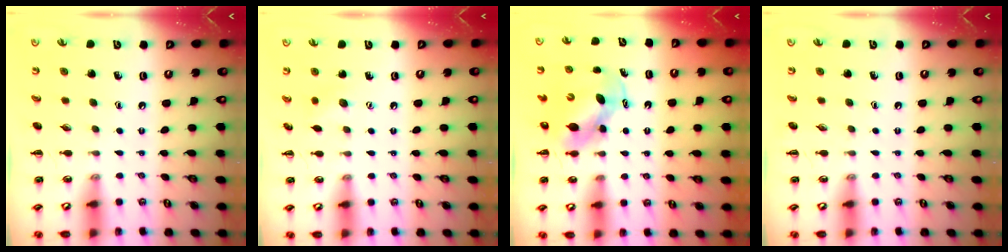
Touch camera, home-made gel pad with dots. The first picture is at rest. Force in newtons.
{"total": 3.6, "press": 3.5, "slide": 0.6}
{"total": 6.4, "press": 6.4, "slide": 0.8}
{"total": 0.0}